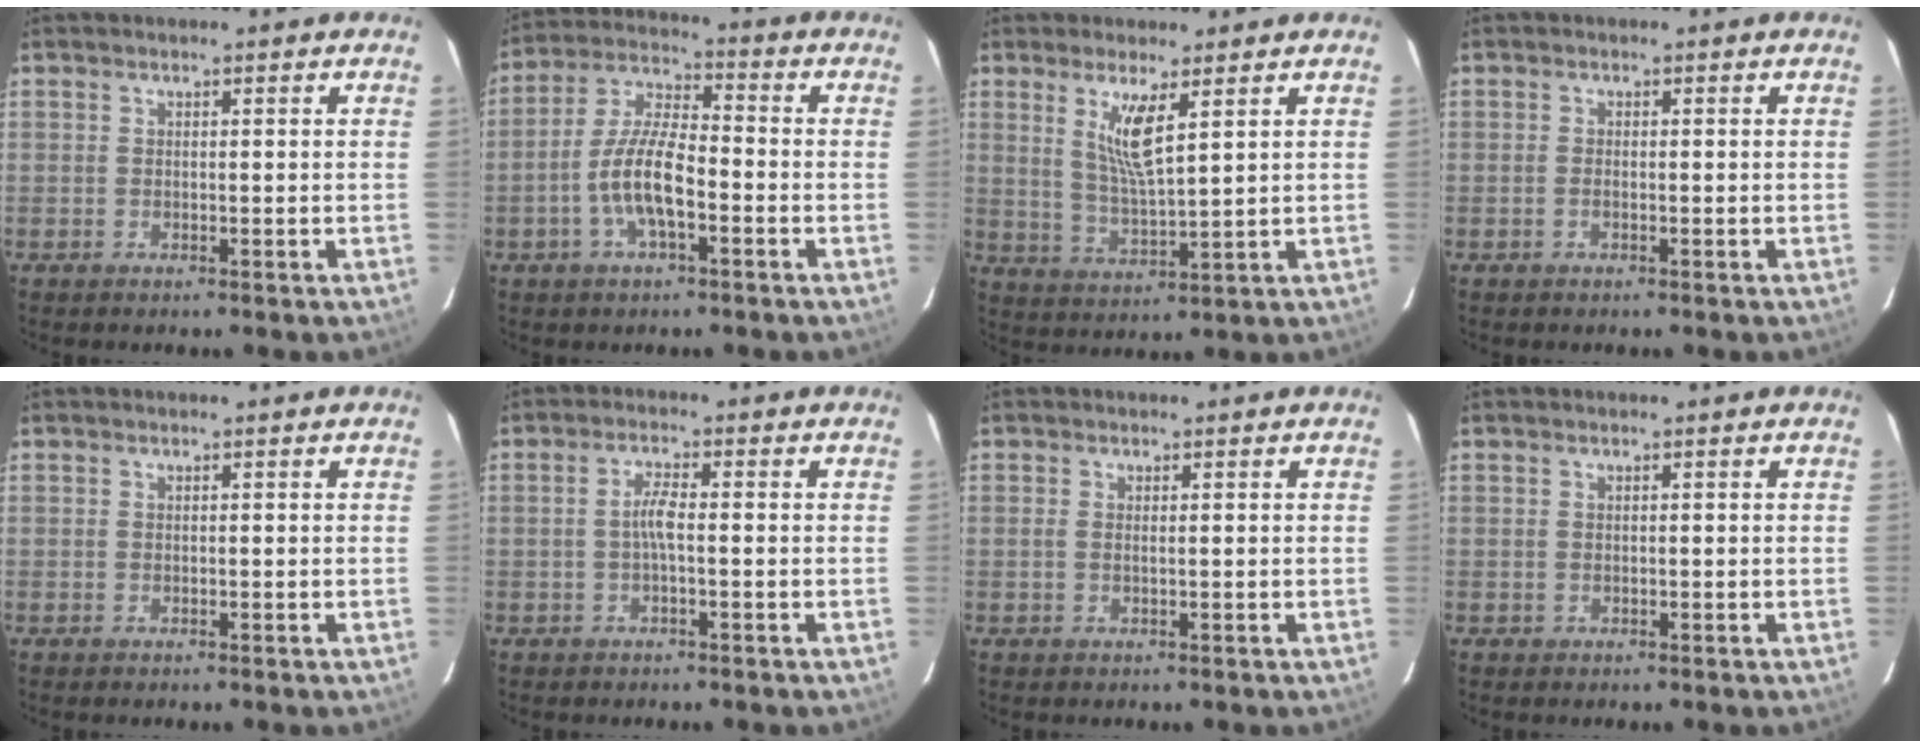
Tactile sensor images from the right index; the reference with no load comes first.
{"total": 10.2, "force": [-3.5, 3.2, 9.0], "torque": [-0.189, 0.006, -0.067]}
{"total": 7.1, "force": [3.3, 0.8, 6.2], "torque": [-0.120, -0.015, 0.067]}
{"total": 0.9, "force": [-0.4, 0.4, 0.7], "torque": [-0.017, 0.000, -0.008]}
{"total": 0.0}
{"total": 2.7, "force": [-0.6, 0.3, 2.6], "torque": [-0.052, 0.006, -0.011]}
{"total": 0.8, "force": [0.2, 0.1, 0.8], "torque": [-0.019, 0.000, 0.000]}
{"total": 0.0}